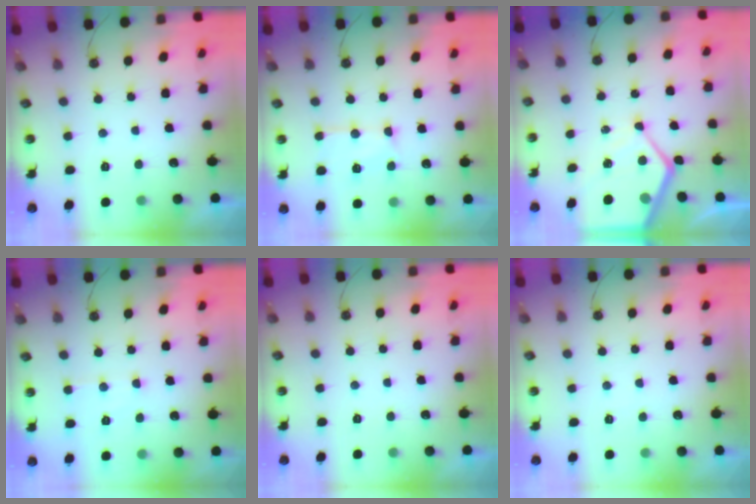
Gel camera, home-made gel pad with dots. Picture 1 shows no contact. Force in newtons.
{"total": 12.1, "press": 12.0, "slide": 1.1}
{"total": 11.2, "press": 11.1, "slide": 1.2}
{"total": 5.4, "press": 5.4, "slide": 0.6}
{"total": 0.0}
{"total": 3.7, "press": 3.7, "slide": 0.6}